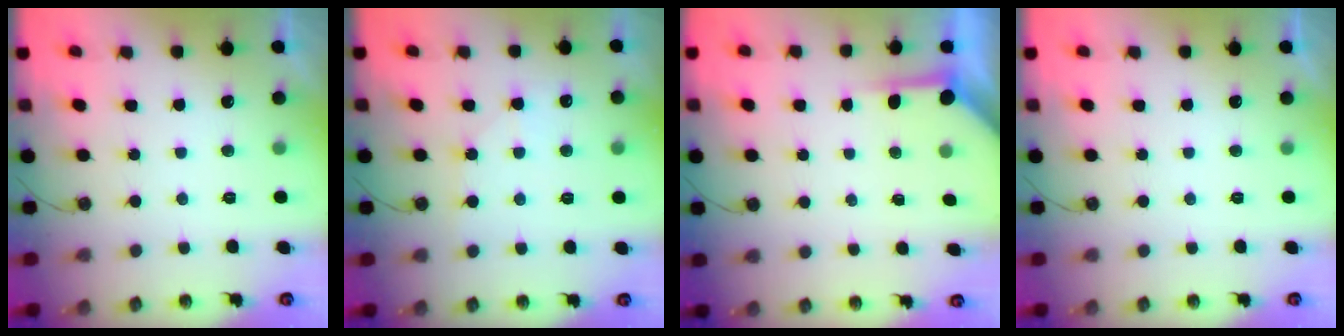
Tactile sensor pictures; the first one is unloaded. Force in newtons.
{"total": 5.8, "press": 5.7, "slide": 0.7}
{"total": 3.5, "press": 3.4, "slide": 0.5}
{"total": 0.0}